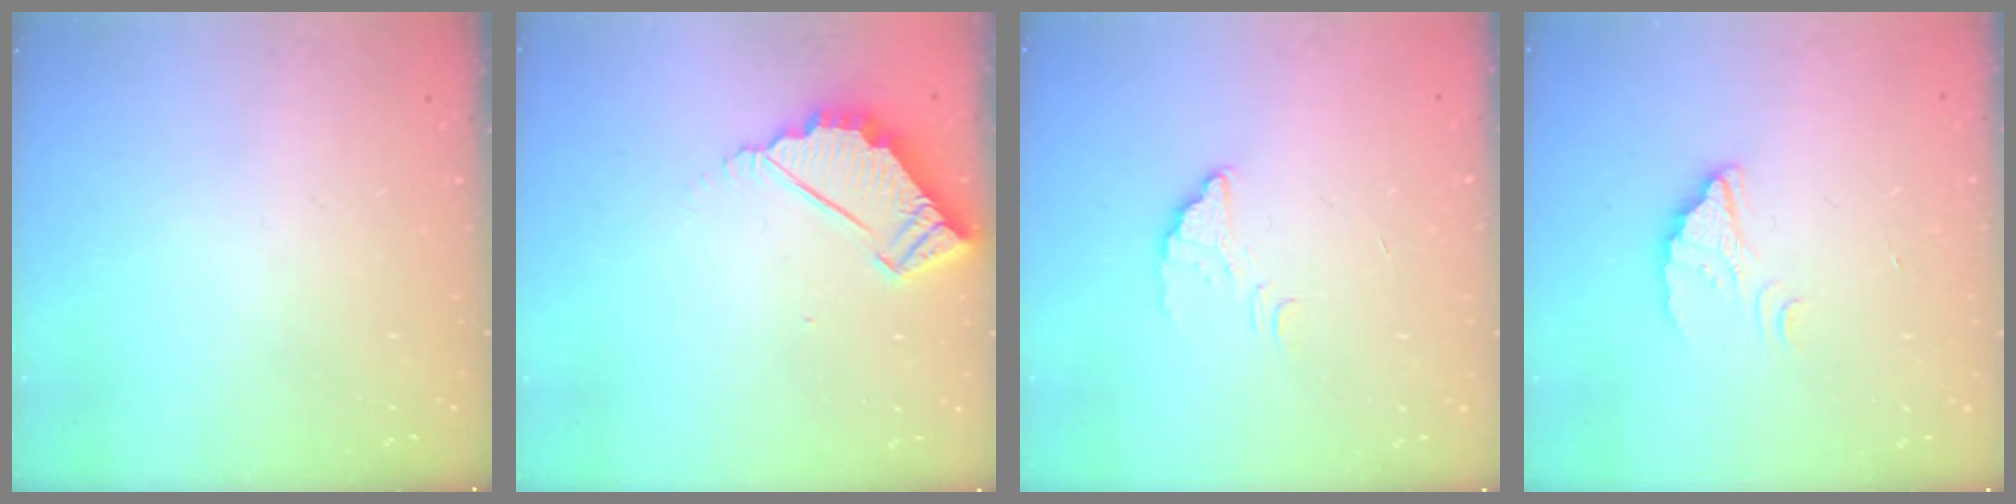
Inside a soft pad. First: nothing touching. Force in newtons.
{"total": 4.9, "press": 4.8, "slide": 0.4}
{"total": 3.1, "press": 3.1, "slide": 0.2}
{"total": 2.7, "press": 2.7, "slide": 0.1}